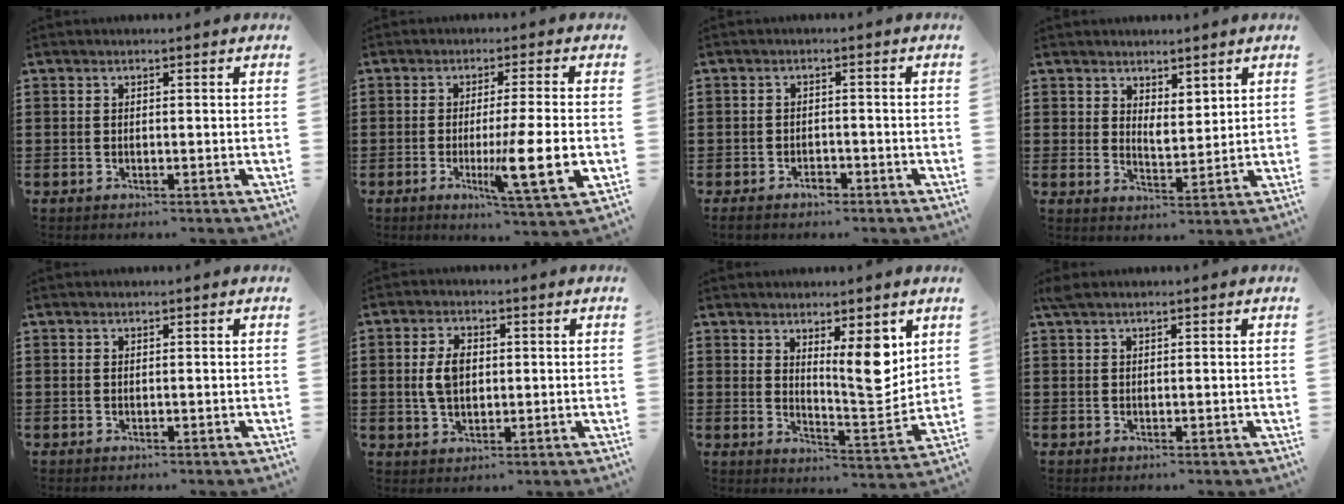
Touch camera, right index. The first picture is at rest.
{"total": 9.8, "force": [-2.1, 0.5, 9.6], "torque": [-0.163, -0.024, -0.038]}
{"total": 1.9, "force": [-1.5, 0.9, 0.7], "torque": [-0.017, 0.000, -0.030]}
{"total": 3.5, "force": [3.1, 1.5, 0.6], "torque": [-0.014, -0.005, 0.057]}
{"total": 0.0}
{"total": 5.1, "force": [0.5, 2.9, 4.1], "torque": [-0.101, 0.005, 0.004]}
{"total": 8.8, "force": [4.8, 2.9, 6.7], "torque": [-0.099, -0.026, 0.078]}
{"total": 0.7, "force": [0.3, 0.1, 0.6], "torque": [-0.013, 0.001, 0.006]}